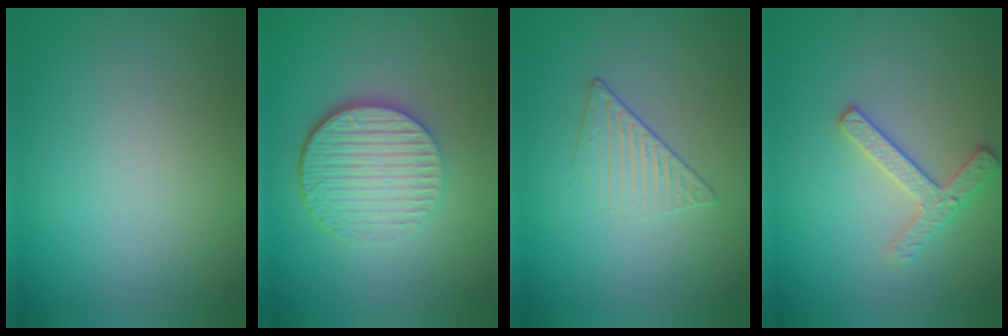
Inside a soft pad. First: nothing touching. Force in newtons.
{"total": 5.5, "press": 4.0, "slide": 3.9}
{"total": 1.6, "press": 1.0, "slide": 1.2}
{"total": 2.5, "press": 2.5, "slide": 0.3}